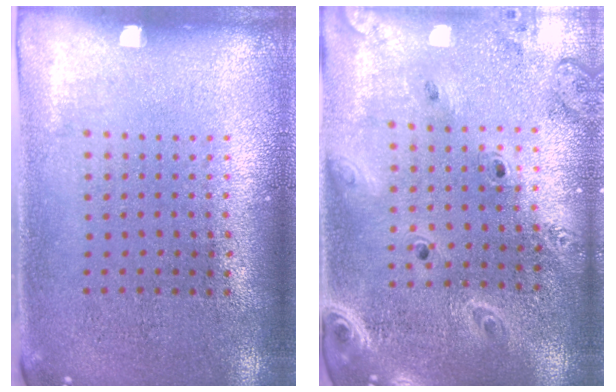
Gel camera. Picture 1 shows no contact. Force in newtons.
{"total": 2.6, "press": 2.3, "slide": 1.2}